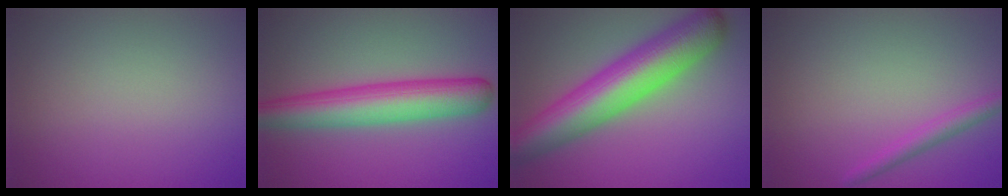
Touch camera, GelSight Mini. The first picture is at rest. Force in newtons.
{"total": 7.3, "press": 7.3, "slide": 0.1}
{"total": 10.5, "press": 10.5, "slide": 0.4}
{"total": 1.9, "press": 1.9, "slide": 0.2}